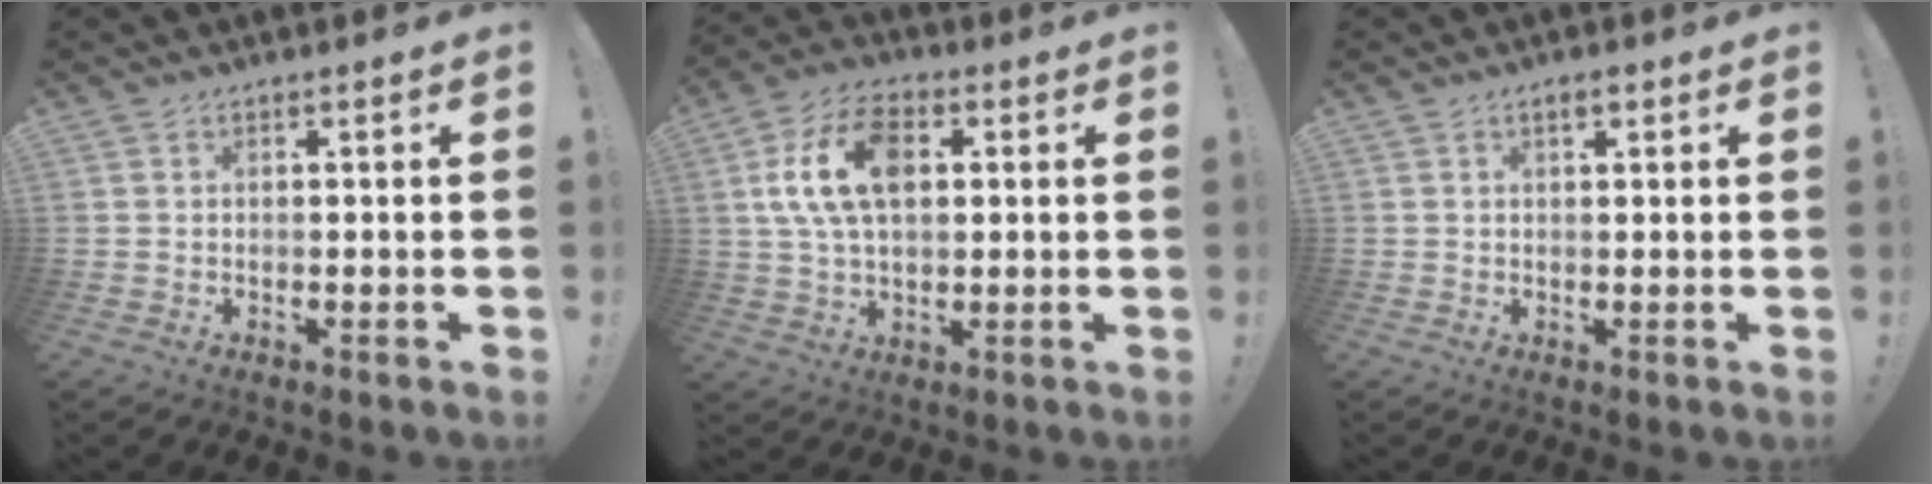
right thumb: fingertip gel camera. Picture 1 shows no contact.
{"total": 14.7, "force": [3.3, 9.0, 11.1], "torque": [-0.203, 0.007, 0.064]}
{"total": 2.0, "force": [1.2, 0.7, 1.4], "torque": [-0.021, -0.001, 0.020]}